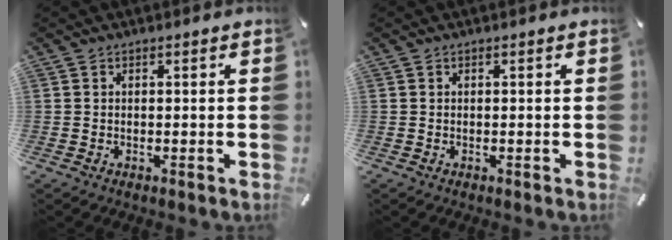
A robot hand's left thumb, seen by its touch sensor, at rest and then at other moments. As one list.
[{"total": 0.0}]